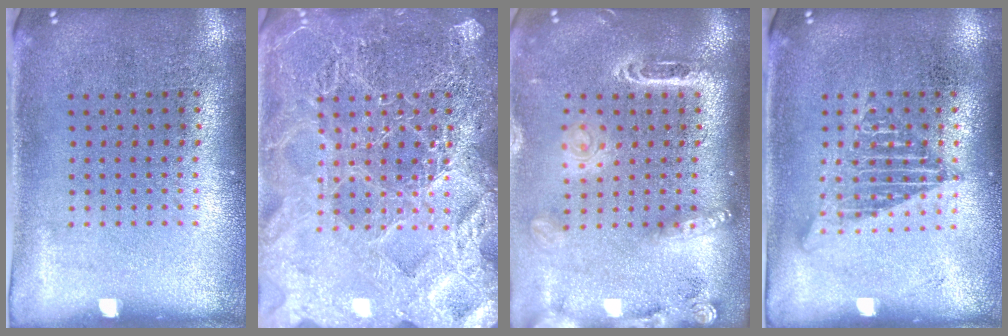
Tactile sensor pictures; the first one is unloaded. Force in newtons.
{"total": 6.2, "press": 6.1, "slide": 0.9}
{"total": 2.4, "press": 1.9, "slide": 1.5}
{"total": 1.2, "press": 1.2, "slide": 0.1}